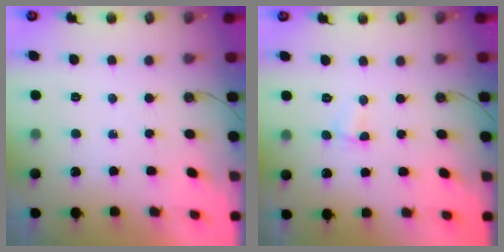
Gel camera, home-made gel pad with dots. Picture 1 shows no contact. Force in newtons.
{"total": 2.2, "press": 2.2, "slide": 0.5}